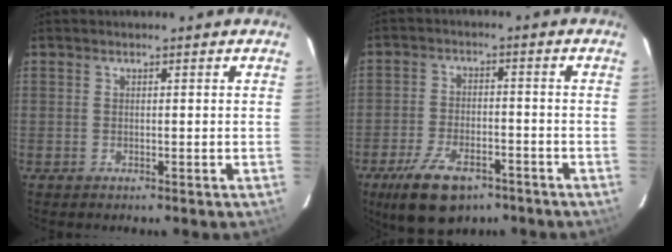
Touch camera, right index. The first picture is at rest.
{"total": 12.1, "force": [-7.8, 5.8, 7.1], "torque": [-0.157, -0.012, -0.128]}